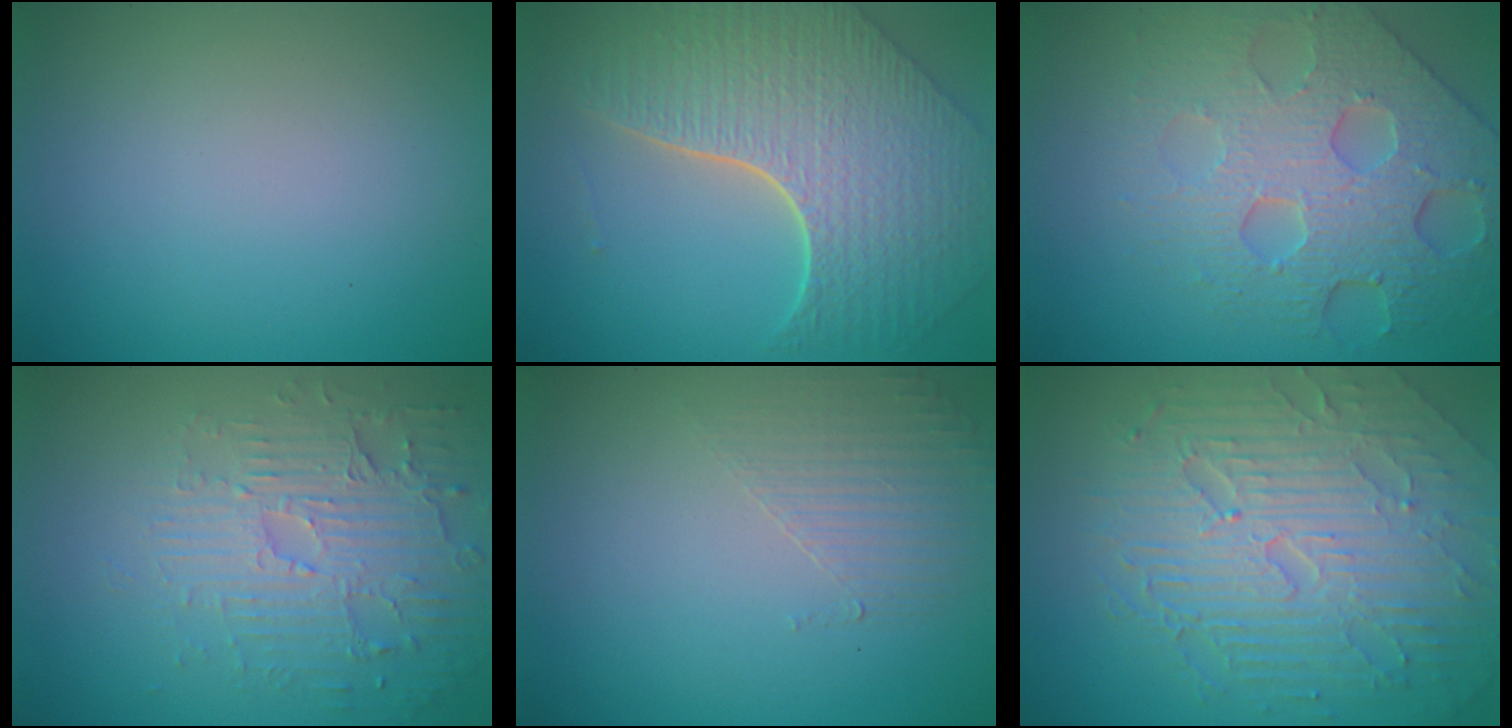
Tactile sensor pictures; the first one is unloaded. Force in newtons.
{"total": 8.3, "press": 5.9, "slide": 5.7}
{"total": 7.4, "press": 5.6, "slide": 4.9}
{"total": 4.1, "press": 3.7, "slide": 1.9}
{"total": 1.6, "press": 0.7, "slide": 1.4}
{"total": 9.8, "press": 6.5, "slide": 7.3}